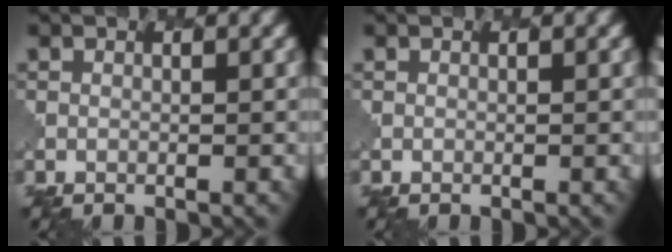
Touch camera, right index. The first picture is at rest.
{"total": 0.0}